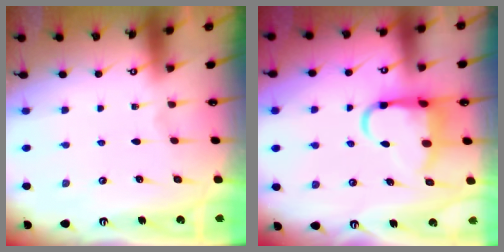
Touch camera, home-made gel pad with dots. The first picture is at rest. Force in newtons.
{"total": 9.8, "press": 9.7, "slide": 1.7}